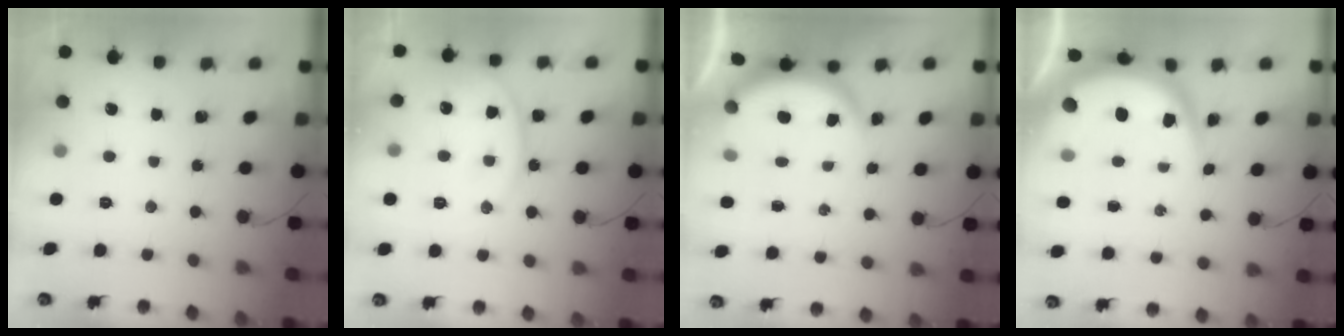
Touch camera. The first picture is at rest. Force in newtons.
{"total": 13.2, "press": 13.0, "slide": 1.8}
{"total": 3.9, "press": 3.9, "slide": 0.2}
{"total": 9.5, "press": 9.5, "slide": 0.8}